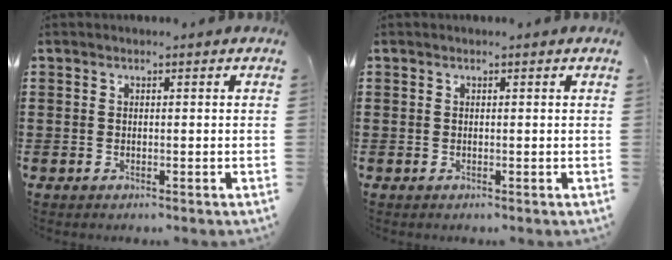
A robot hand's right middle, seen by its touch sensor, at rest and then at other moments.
{"total": 0.0}